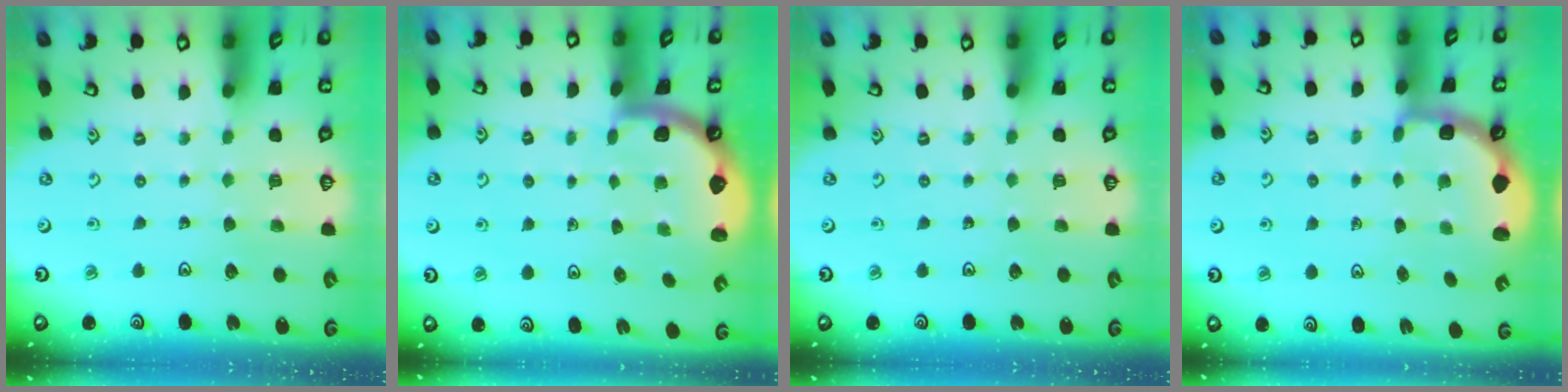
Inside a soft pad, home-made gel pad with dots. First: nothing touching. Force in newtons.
{"total": 1.2, "press": 1.2, "slide": 0.1}
{"total": 0.0}
{"total": 2.8, "press": 2.0, "slide": 2.0}